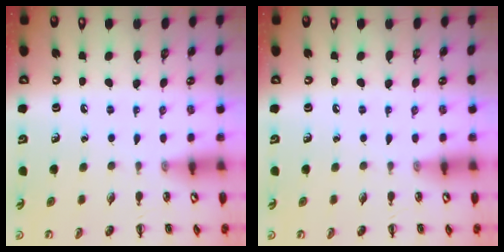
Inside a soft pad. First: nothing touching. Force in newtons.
{"total": 0.0}